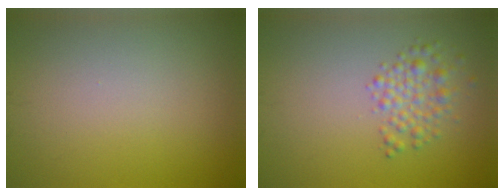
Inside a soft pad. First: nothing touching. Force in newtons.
{"total": 2.6, "press": 2.6, "slide": 0.1}